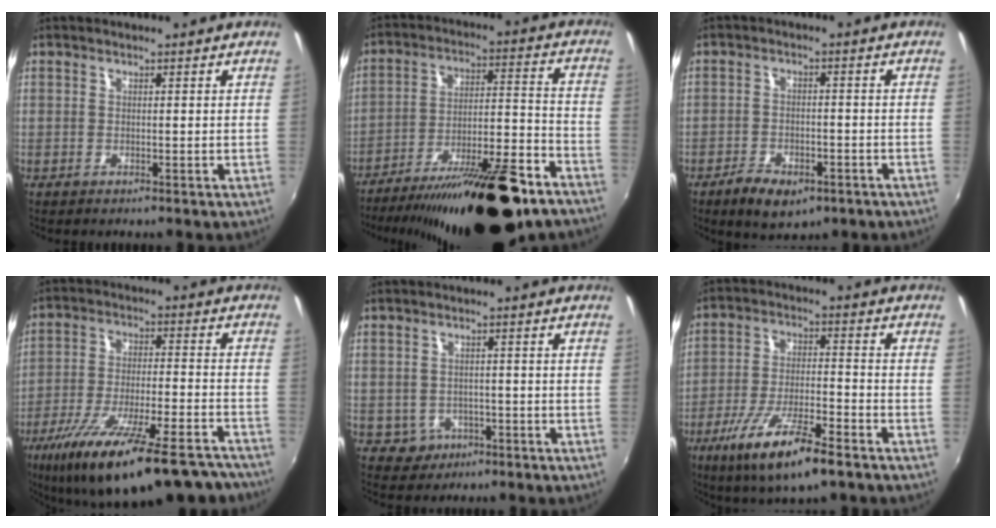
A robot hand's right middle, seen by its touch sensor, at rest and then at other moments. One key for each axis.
{"total": 26.7, "fx": -20.0, "fy": 7.1, "fz": 16.2, "tx": -0.269, "ty": -0.026, "tz": -0.289}
{"total": 9.1, "fx": -5.8, "fy": 4.4, "fz": 5.6, "tx": -0.123, "ty": -0.011, "tz": -0.084}
{"total": 26.8, "fx": -20.6, "fy": 6.9, "fz": 15.7, "tx": -0.268, "ty": -0.043, "tz": -0.299}
{"total": 4.2, "fx": -1.6, "fy": 3.8, "fz": 0.8, "tx": -0.029, "ty": 0.007, "tz": -0.014}
{"total": 14.3, "fx": -8.8, "fy": 3.1, "fz": 10.8, "tx": -0.217, "ty": -0.034, "tz": -0.156}